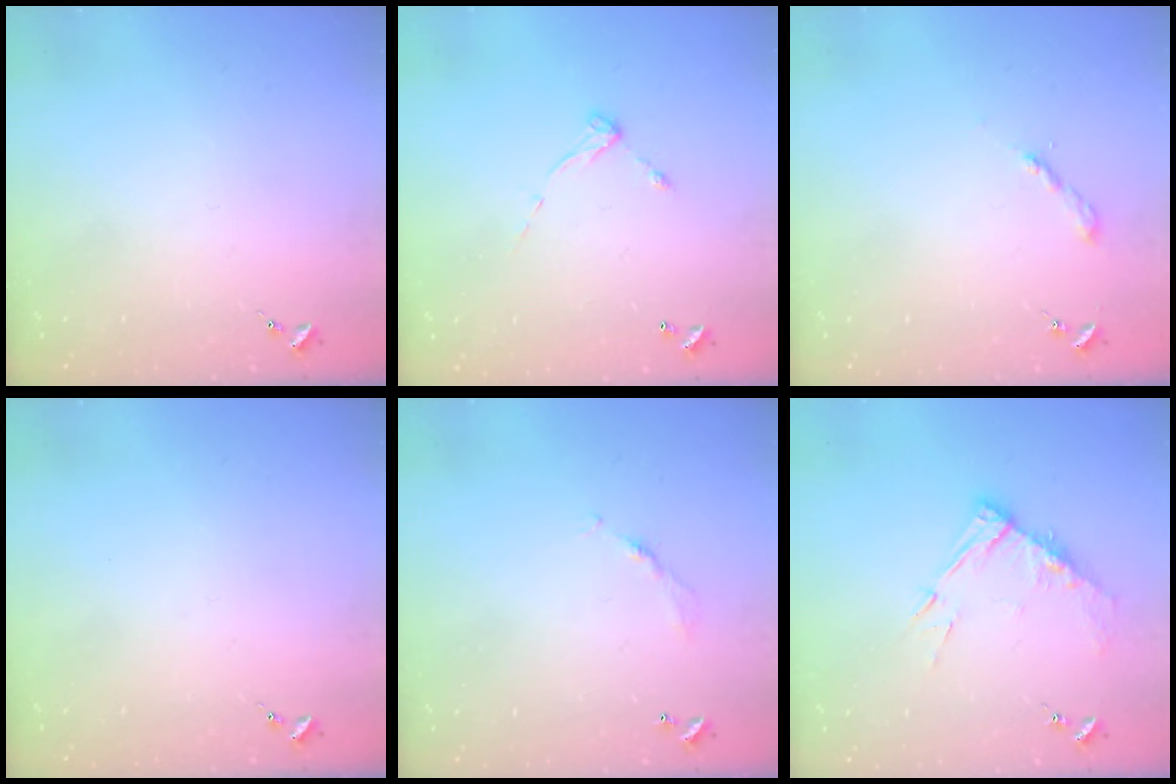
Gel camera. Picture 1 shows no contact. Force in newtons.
{"total": 6.9, "press": 6.9, "slide": 0.5}
{"total": 2.0, "press": 2.0, "slide": 0.2}
{"total": 0.0}
{"total": 4.4, "press": 4.3, "slide": 0.2}
{"total": 10.1, "press": 10.0, "slide": 1.1}